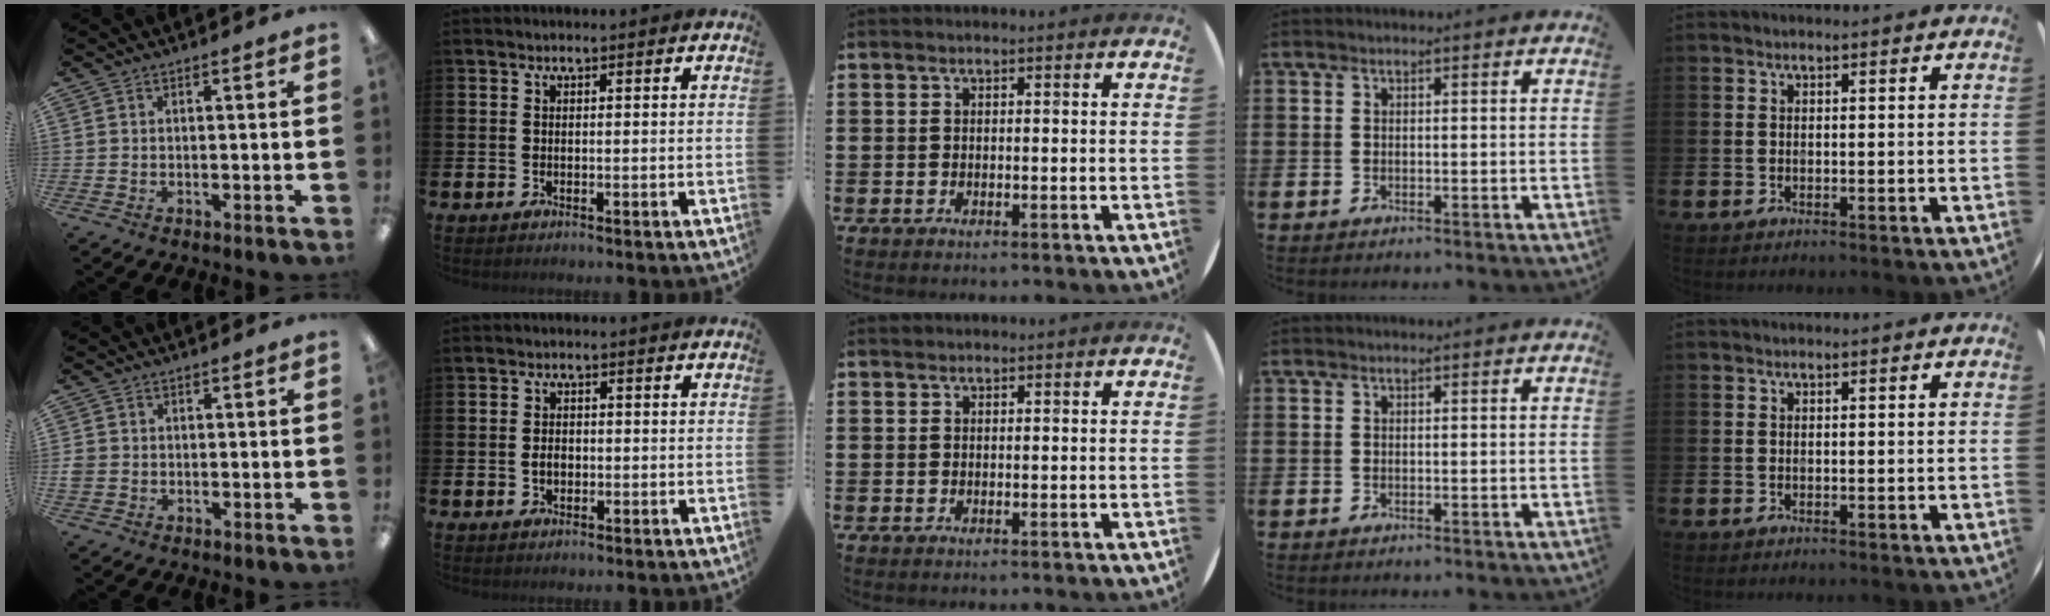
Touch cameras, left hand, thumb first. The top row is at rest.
{"thumb": {"total": 1.9, "force": [-0.4, 1.7, 0.5], "torque": [-0.008, 0.004, -0.008]}, "index": {"total": 2.0, "force": [-0.2, 1.4, 1.3], "torque": [-0.016, 0.003, -0.009]}}